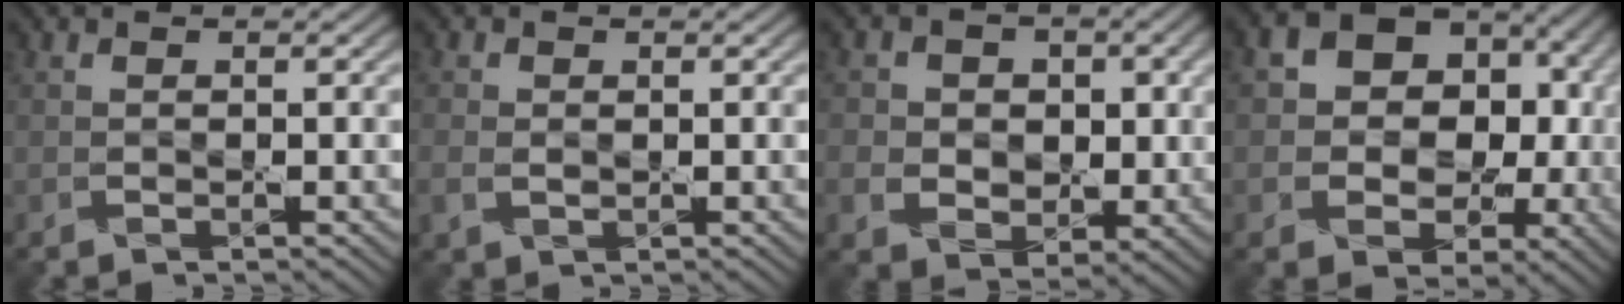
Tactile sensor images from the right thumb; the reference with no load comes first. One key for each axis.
{"total": 2.3, "fx": -0.1, "fy": 1.7, "fz": 1.4, "tx": -0.041, "ty": -0.003, "tz": -0.001}
{"total": 7.4, "fx": 0.6, "fy": 6.7, "fz": 3.2, "tx": -0.077, "ty": -0.003, "tz": 0.001}
{"total": 15.7, "fx": 1.2, "fy": 12.7, "fz": 9.0, "tx": -0.159, "ty": -0.003, "tz": 0.016}